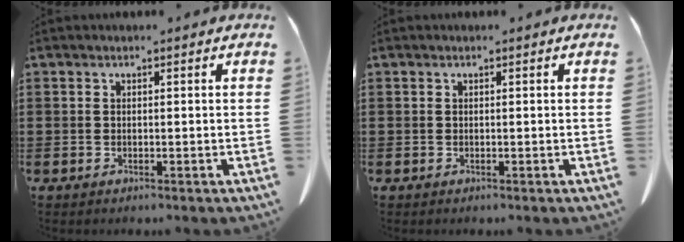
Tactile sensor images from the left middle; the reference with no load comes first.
{"total": 0.0}